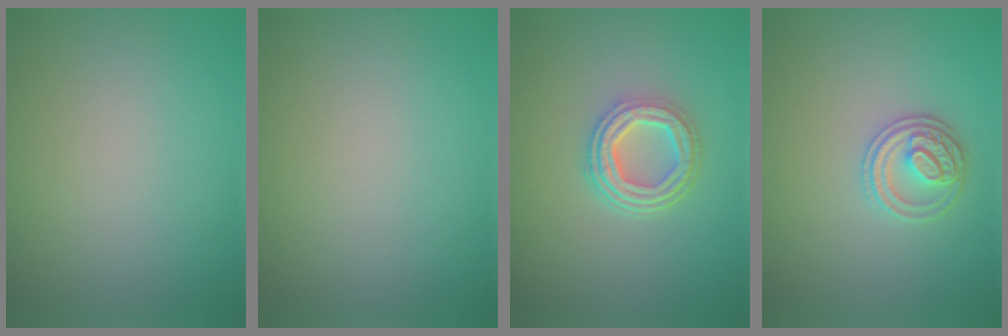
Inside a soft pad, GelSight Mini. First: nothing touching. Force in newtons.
{"total": 0.0}
{"total": 5.0, "press": 3.5, "slide": 3.5}
{"total": 2.9, "press": 2.8, "slide": 0.7}